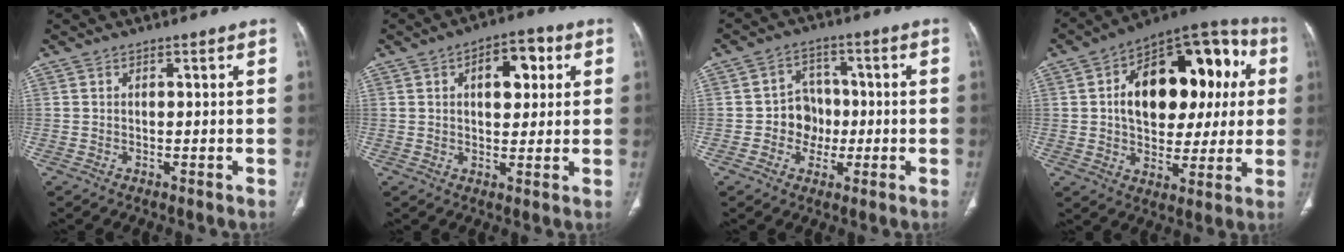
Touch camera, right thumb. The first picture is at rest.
{"total": 8.5, "force": [2.6, 4.8, 6.5], "torque": [-0.057, 0.008, 0.033]}
{"total": 6.6, "force": [-1.1, 6.0, 2.7], "torque": [-0.002, 0.018, -0.024]}
{"total": 24.5, "force": [4.4, 14.5, 19.2], "torque": [-0.238, 0.031, 0.062]}